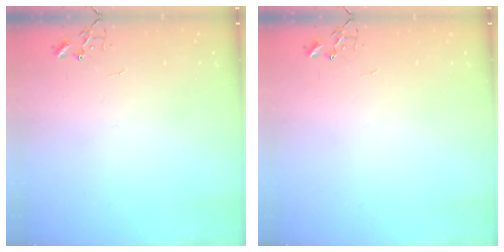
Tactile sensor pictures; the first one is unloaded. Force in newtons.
{"total": 0.0}